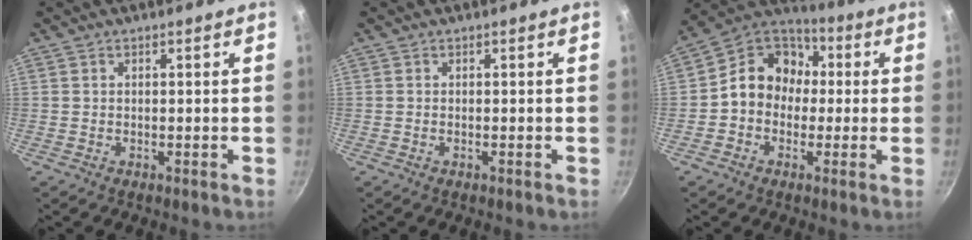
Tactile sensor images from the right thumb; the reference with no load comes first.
{"total": 0.0}
{"total": 12.1, "force": [0.1, 10.3, 6.4], "torque": [-0.061, 0.037, -0.024]}